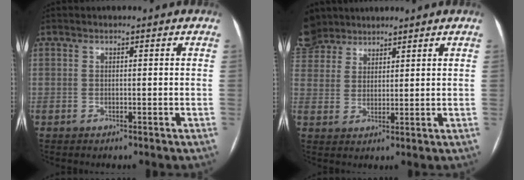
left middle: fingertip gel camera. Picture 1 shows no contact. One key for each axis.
{"total": 7.9, "fx": 7.1, "fy": 3.3, "fz": 1.1, "tx": -0.048, "ty": 0.012, "tz": 0.153}